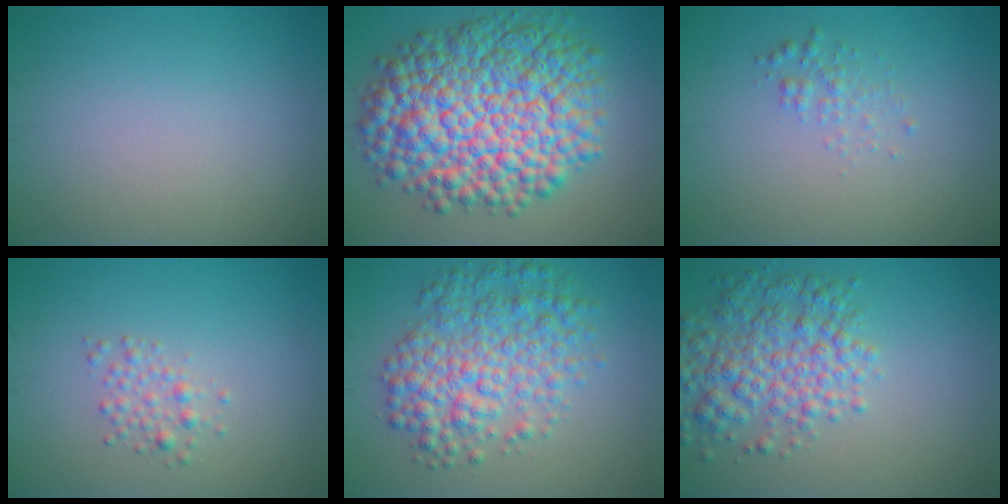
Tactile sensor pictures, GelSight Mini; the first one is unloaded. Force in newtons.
{"total": 14.3, "press": 14.3, "slide": 0.3}
{"total": 1.3, "press": 1.3, "slide": 0.0}
{"total": 1.7, "press": 1.7, "slide": 0.0}
{"total": 6.7, "press": 6.7, "slide": 0.1}
{"total": 5.6, "press": 5.6, "slide": 0.2}